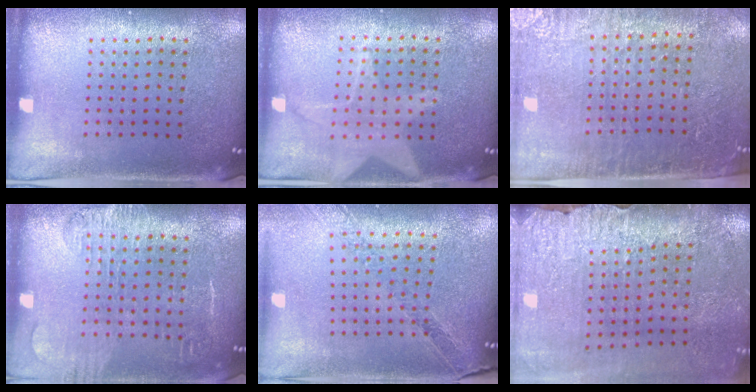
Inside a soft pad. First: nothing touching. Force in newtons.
{"total": 1.3, "press": 1.3, "slide": 0.5}
{"total": 3.5, "press": 3.1, "slide": 1.5}
{"total": 1.8, "press": 1.5, "slide": 1.0}
{"total": 1.1, "press": 1.1, "slide": 0.2}
{"total": 3.8, "press": 3.3, "slide": 1.9}